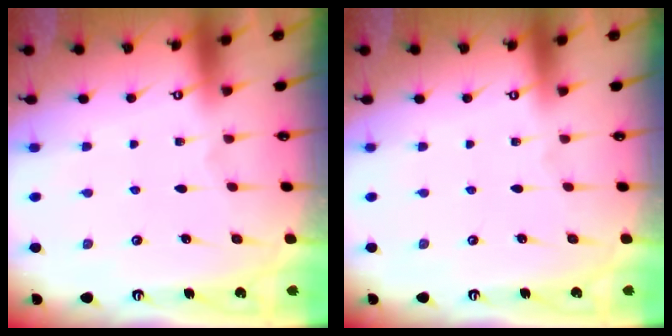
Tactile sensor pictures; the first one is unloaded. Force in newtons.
{"total": 0.0}